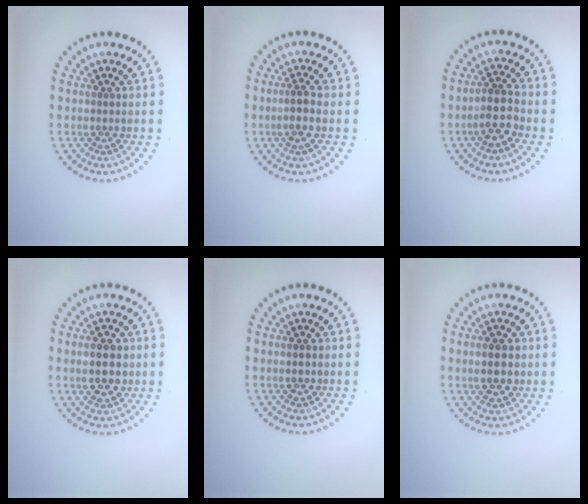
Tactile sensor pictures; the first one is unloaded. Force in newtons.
{"total": 1.8, "press": 1.5, "slide": 1.1}
{"total": 2.8, "press": 2.5, "slide": 1.3}
{"total": 3.0, "press": 3.0, "slide": 0.2}
{"total": 1.1, "press": 1.1, "slide": 0.1}
{"total": 2.5, "press": 2.5, "slide": 0.1}